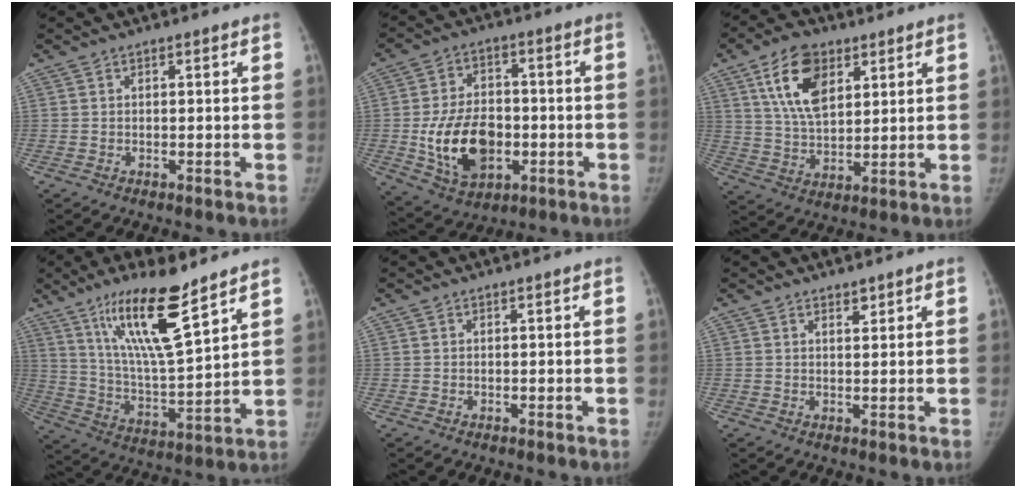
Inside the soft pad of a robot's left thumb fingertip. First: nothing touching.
{"total": 15.0, "force": [-2.9, 10.0, 10.7], "torque": [-0.163, 0.009, -0.038]}
{"total": 12.5, "force": [5.7, 7.1, 8.6], "torque": [-0.131, -0.021, 0.107]}
{"total": 17.2, "force": [11.0, 3.0, 12.8], "torque": [-0.217, -0.063, 0.211]}
{"total": 0.0}
{"total": 1.6, "force": [1.3, 0.7, 0.8], "torque": [-0.004, -0.009, 0.020]}